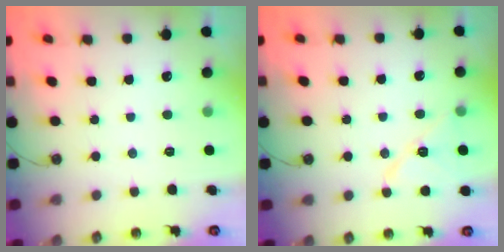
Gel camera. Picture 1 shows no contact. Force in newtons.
{"total": 11.6, "press": 11.5, "slide": 1.3}